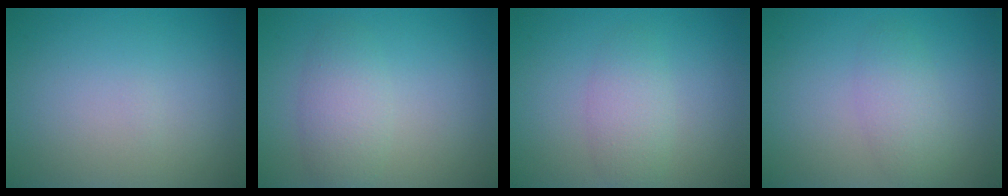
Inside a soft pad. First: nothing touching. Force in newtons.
{"total": 3.0, "press": 3.0, "slide": 0.1}
{"total": 2.4, "press": 2.4, "slide": 0.1}
{"total": 2.4, "press": 2.4, "slide": 0.1}